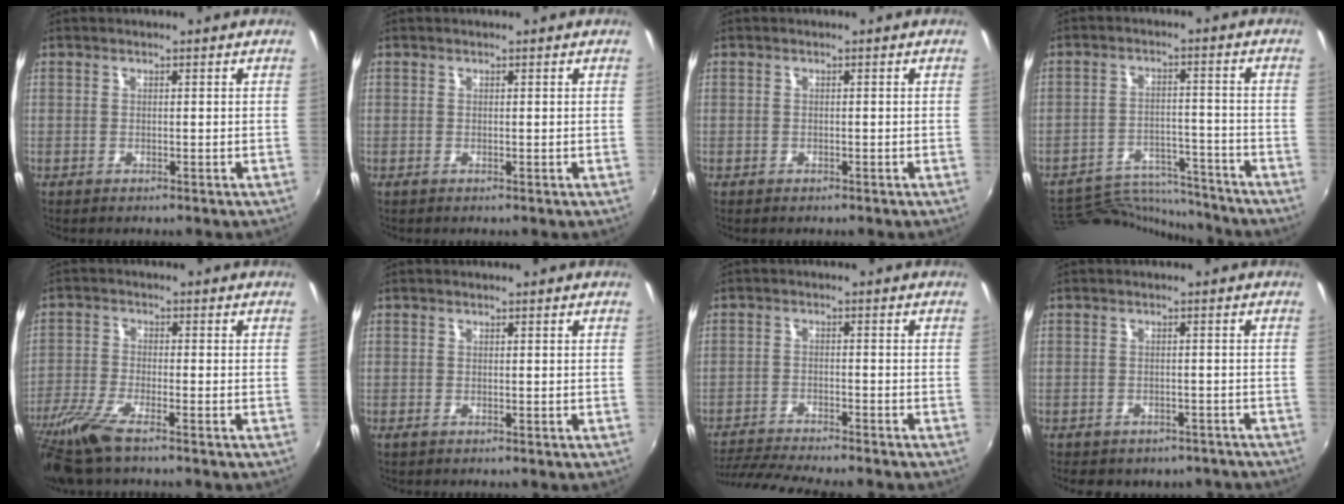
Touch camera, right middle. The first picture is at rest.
{"total": 0.0}
{"total": 0.9, "force": [-0.6, 0.6, 0.2], "torque": [-0.006, -0.003, -0.010]}
{"total": 13.3, "force": [-12.9, 2.2, 2.3], "torque": [-0.060, 0.012, -0.200]}
{"total": 10.6, "force": [-7.9, 1.6, 6.8], "torque": [-0.159, -0.040, -0.155]}
{"total": 0.5, "force": [-0.3, 0.3, 0.4], "torque": [-0.008, -0.002, -0.005]}
{"total": 10.5, "force": [-9.6, 1.0, 4.1], "torque": [-0.102, -0.020, -0.156]}
{"total": 8.4, "force": [-6.6, 4.3, 2.9], "torque": [-0.065, -0.010, -0.075]}